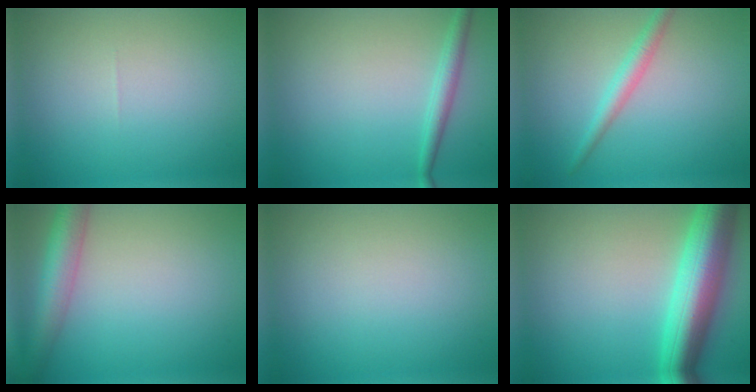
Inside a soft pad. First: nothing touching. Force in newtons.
{"total": 1.9, "press": 1.9, "slide": 0.2}
{"total": 2.2, "press": 2.2, "slide": 0.0}
{"total": 4.9, "press": 4.9, "slide": 0.2}
{"total": 0.0}
{"total": 9.0, "press": 9.0, "slide": 0.5}